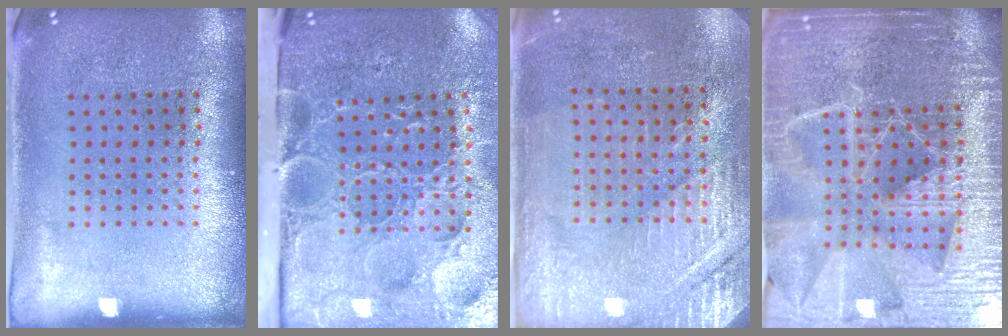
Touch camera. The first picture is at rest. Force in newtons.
{"total": 5.3, "press": 4.4, "slide": 3.0}
{"total": 2.9, "press": 2.9, "slide": 0.2}
{"total": 6.1, "press": 5.3, "slide": 3.0}